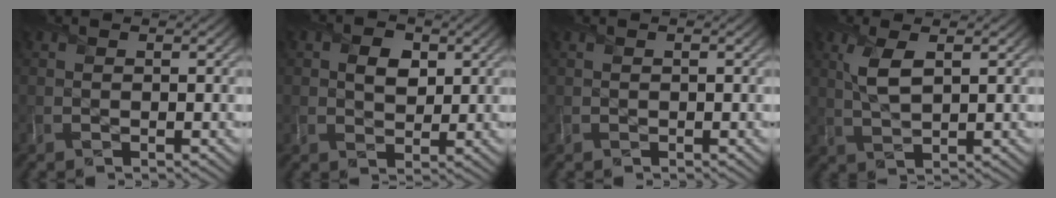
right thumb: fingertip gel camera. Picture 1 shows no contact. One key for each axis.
{"total": 3.7, "fx": 1.3, "fy": 2.6, "fz": 2.4, "tx": -0.044, "ty": 0.001, "tz": 0.018}
{"total": 0.0}
{"total": 4.1, "fx": 1.5, "fy": 1.5, "fz": 3.5, "tx": -0.087, "ty": 0.001, "tz": 0.031}